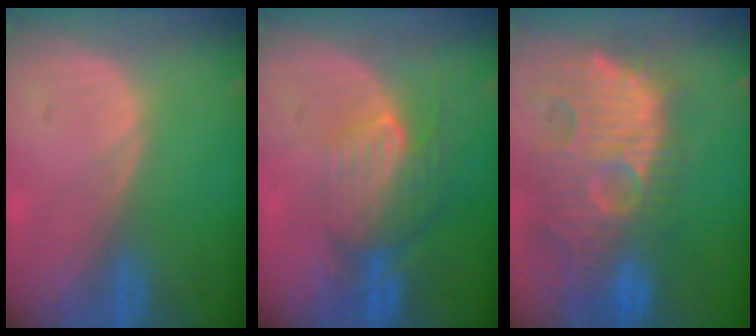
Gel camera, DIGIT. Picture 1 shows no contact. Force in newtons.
{"total": 8.1, "press": 7.3, "slide": 3.6}
{"total": 14.3, "press": 12.5, "slide": 6.9}